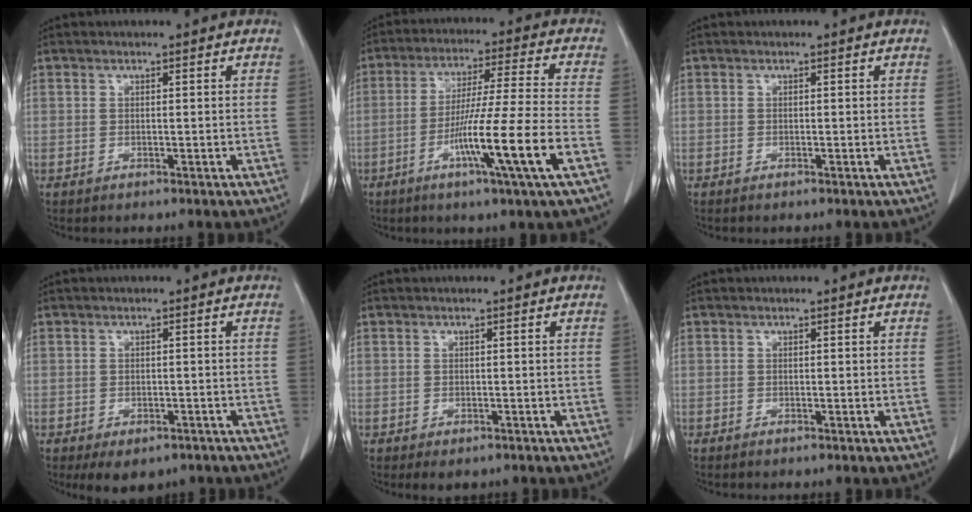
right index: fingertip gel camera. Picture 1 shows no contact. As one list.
[{"total": 13.9, "force": [-5.4, -1.9, 12.7], "torque": [-0.228, -0.017, -0.097]}, {"total": 0.0}, {"total": 5.1, "force": [-3.4, 3.2, 2.1], "torque": [-0.014, 0.001, -0.041]}, {"total": 2.0, "force": [-1.1, 1.4, 0.7], "torque": [-0.005, 0.002, -0.007]}, {"total": 0.0}]